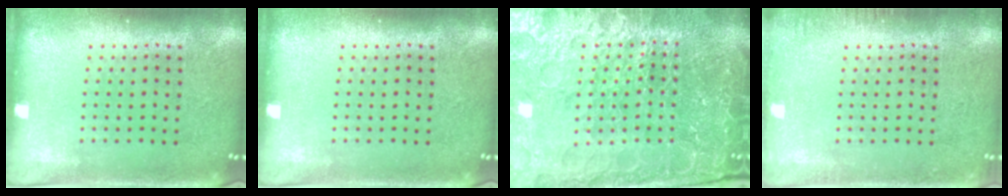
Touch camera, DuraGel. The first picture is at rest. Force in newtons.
{"total": 0.0}
{"total": 5.5, "press": 5.1, "slide": 2.1}
{"total": 1.2, "press": 1.1, "slide": 0.2}